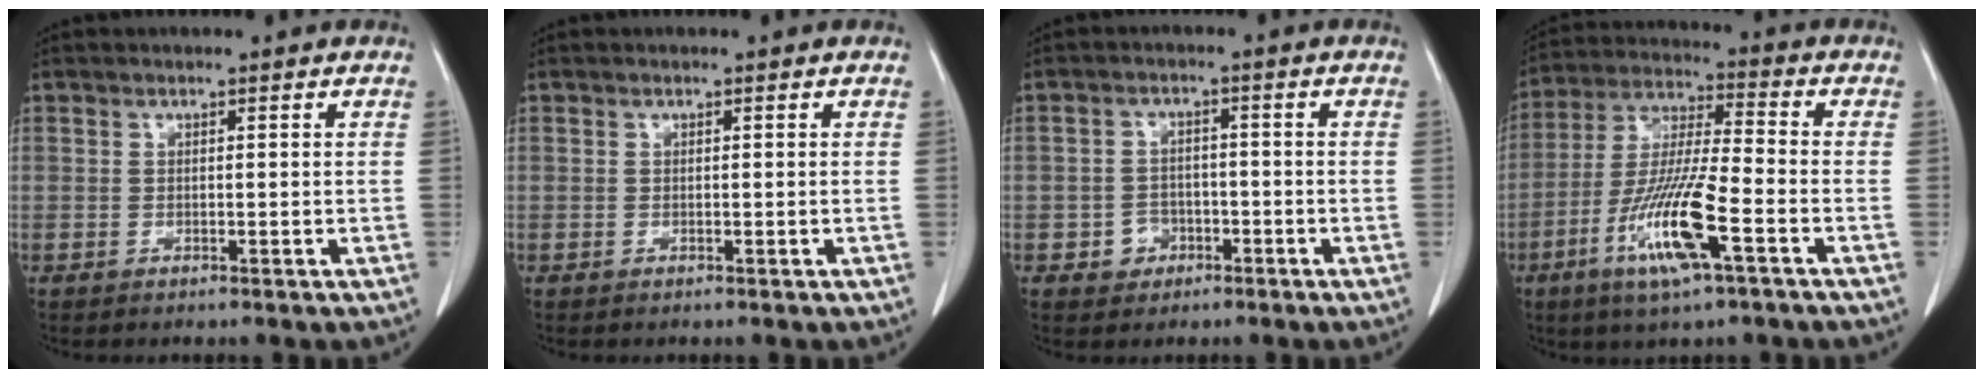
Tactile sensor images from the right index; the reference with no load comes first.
{"total": 0.0}
{"total": 3.5, "force": [-1.6, 3.0, 0.9], "torque": [-0.012, 0.009, -0.022]}
{"total": 13.8, "force": [-5.8, 1.0, 12.5], "torque": [-0.254, -0.016, -0.109]}